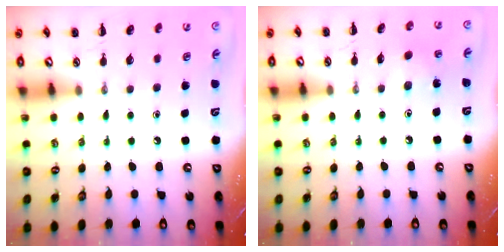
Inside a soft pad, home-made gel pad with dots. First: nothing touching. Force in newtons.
{"total": 2.8, "press": 2.7, "slide": 0.9}